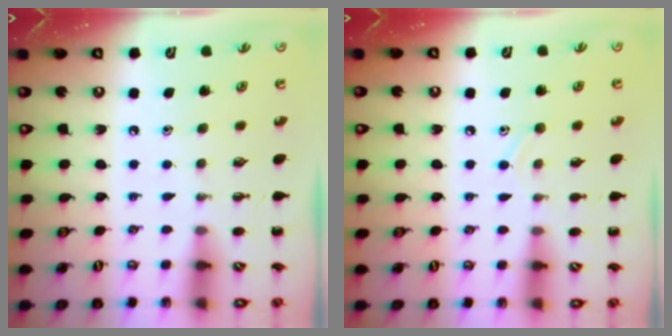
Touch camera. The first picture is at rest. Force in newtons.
{"total": 7.0, "press": 6.7, "slide": 2.2}